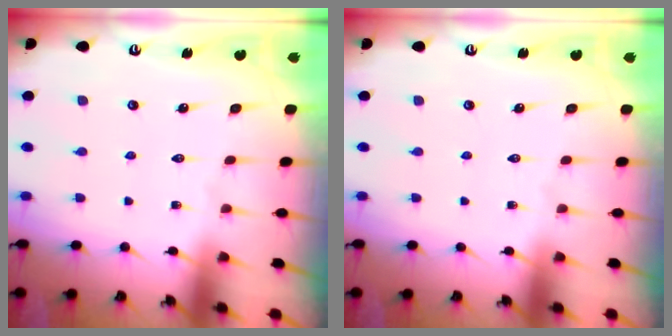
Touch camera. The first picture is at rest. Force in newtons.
{"total": 0.0}